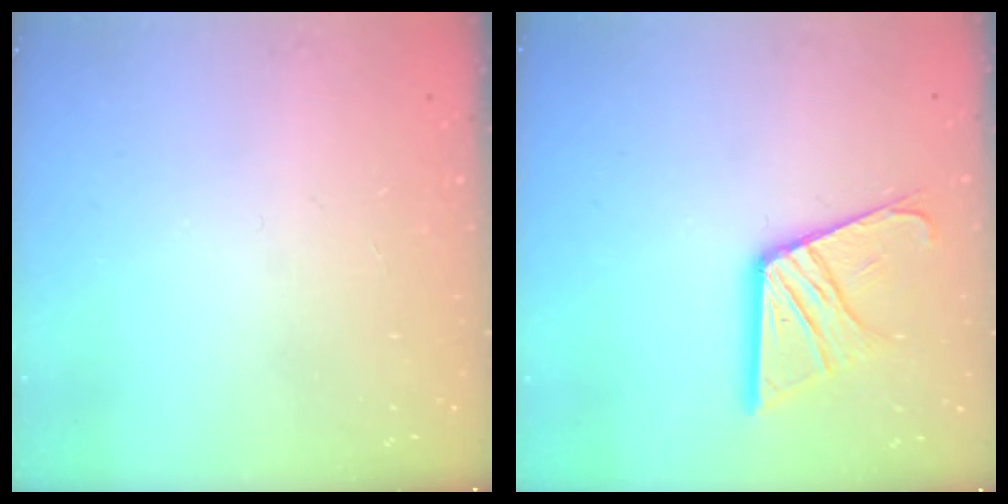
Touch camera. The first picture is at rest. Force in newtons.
{"total": 15.3, "press": 15.2, "slide": 1.5}